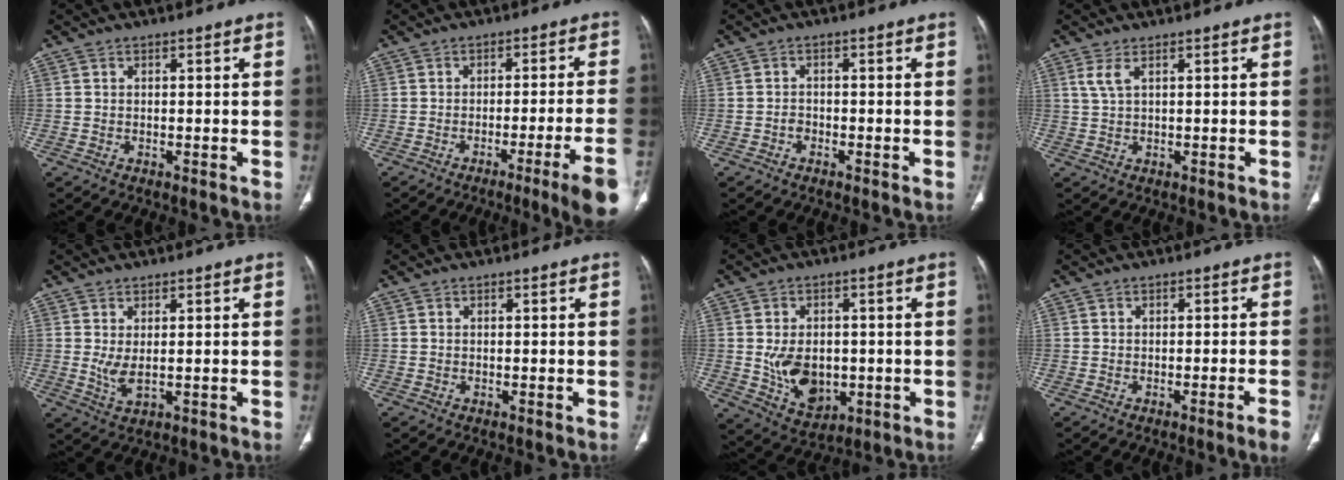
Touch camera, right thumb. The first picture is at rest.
{"total": 10.3, "force": [-5.5, -1.1, 8.6], "torque": [-0.124, 0.013, -0.079]}
{"total": 1.2, "force": [-0.8, 0.9, 0.4], "torque": [-0.004, 0.006, -0.014]}
{"total": 2.3, "force": [1.0, 0.2, 2.0], "torque": [-0.058, 0.004, 0.030]}
{"total": 3.2, "force": [0.3, 1.3, 3.0], "torque": [-0.065, -0.011, 0.016]}
{"total": 0.0}
{"total": 9.9, "force": [-0.9, 7.1, 6.8], "torque": [-0.091, -0.005, 0.008]}
{"total": 2.8, "force": [-1.7, -0.3, 2.3], "torque": [-0.038, 0.000, -0.022]}